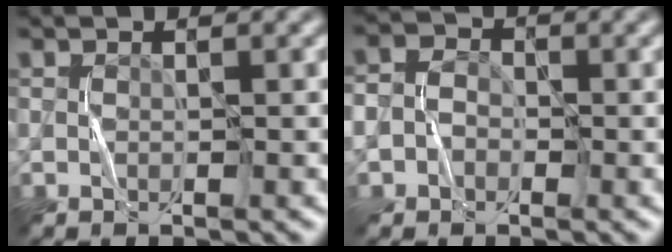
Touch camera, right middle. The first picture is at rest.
{"total": 5.9, "force": [-0.6, 5.3, 2.4], "torque": [-0.048, 0.021, -0.047]}